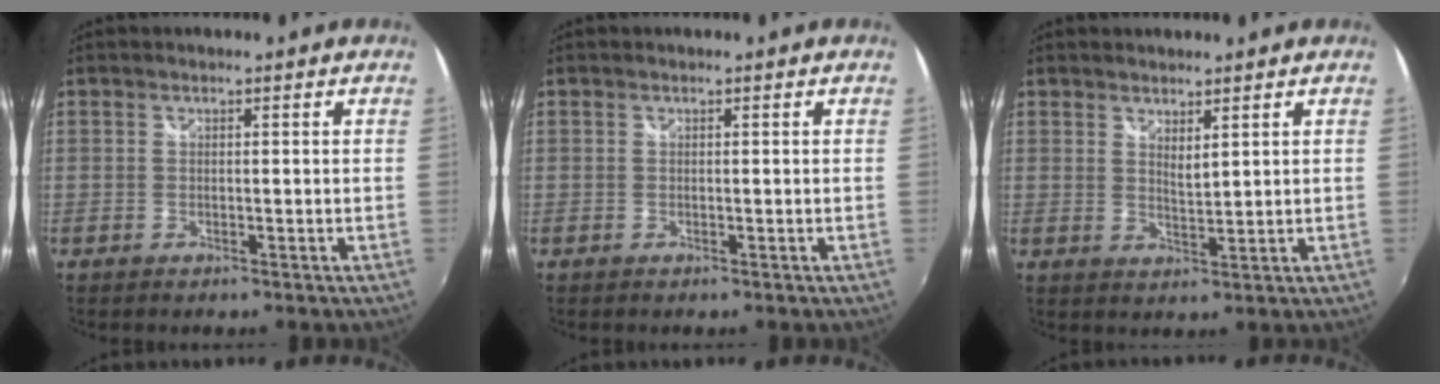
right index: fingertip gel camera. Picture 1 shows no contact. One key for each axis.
{"total": 0.0}
{"total": 2.7, "fx": 2.0, "fy": 0.7, "fz": 1.7, "tx": -0.029, "ty": -0.005, "tz": 0.033}